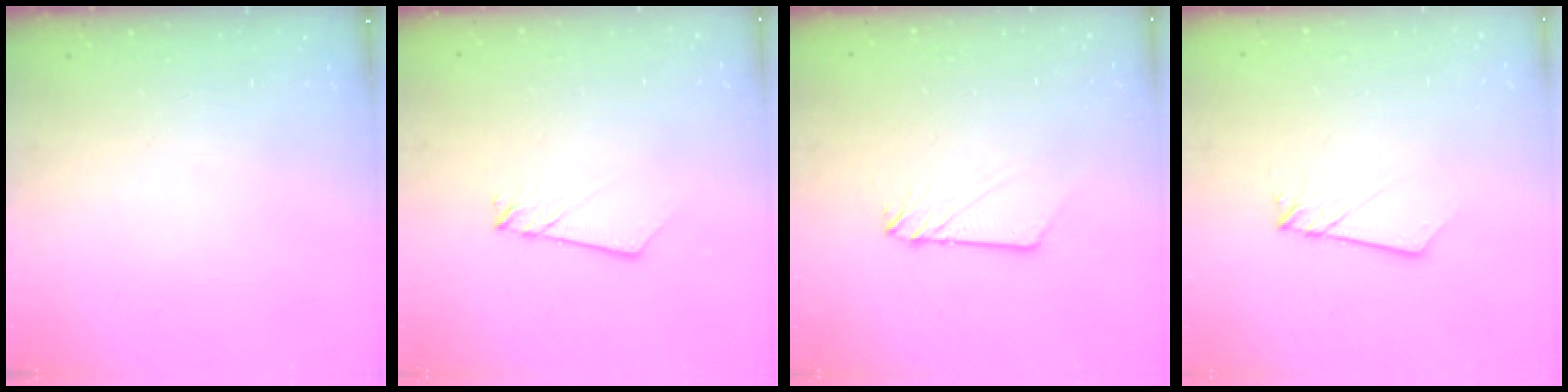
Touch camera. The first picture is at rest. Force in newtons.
{"total": 2.5, "press": 2.5, "slide": 0.1}
{"total": 3.0, "press": 3.0, "slide": 0.2}
{"total": 1.9, "press": 1.9, "slide": 0.2}